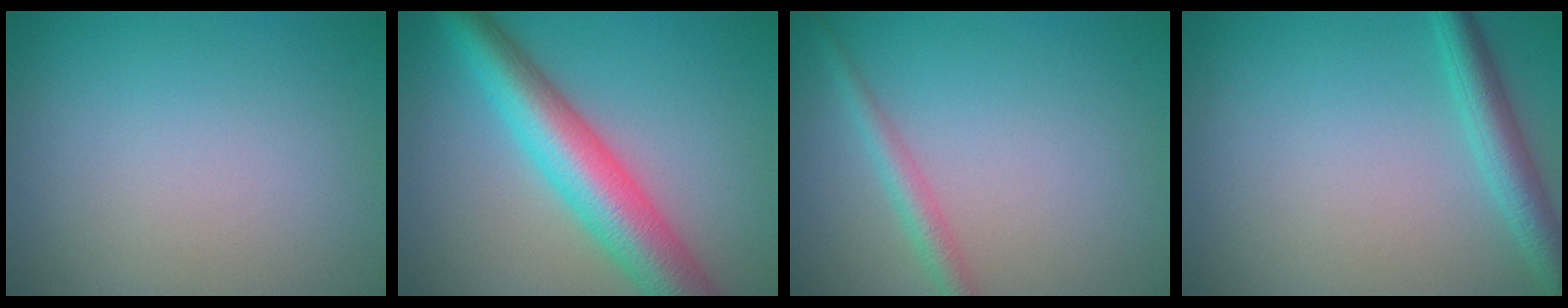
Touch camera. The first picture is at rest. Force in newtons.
{"total": 7.9, "press": 7.9, "slide": 0.2}
{"total": 1.9, "press": 1.9, "slide": 0.0}
{"total": 3.2, "press": 3.2, "slide": 0.1}